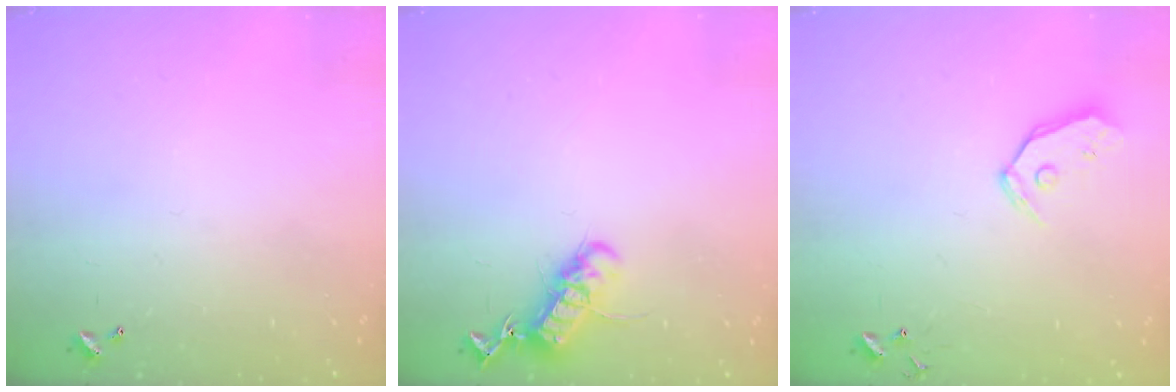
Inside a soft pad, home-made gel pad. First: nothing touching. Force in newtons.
{"total": 13.8, "press": 13.8, "slide": 0.7}
{"total": 7.7, "press": 7.6, "slide": 0.9}